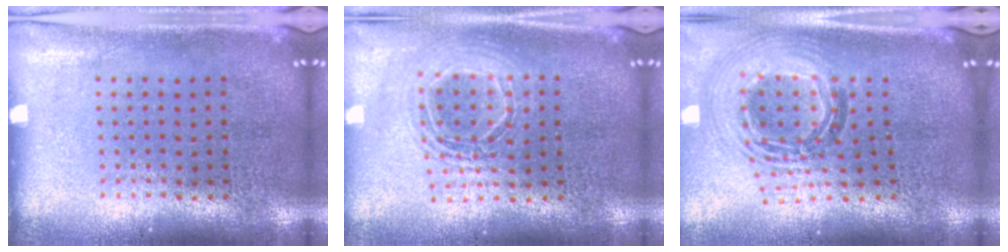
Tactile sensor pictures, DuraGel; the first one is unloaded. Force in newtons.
{"total": 1.7, "press": 1.4, "slide": 0.9}
{"total": 1.6, "press": 1.4, "slide": 0.8}